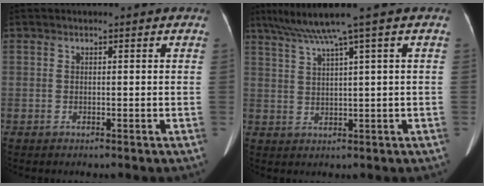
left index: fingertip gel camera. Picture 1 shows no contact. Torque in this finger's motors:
{"motor_torque": [-0.03, -0.64, 0.12, 0.08]}